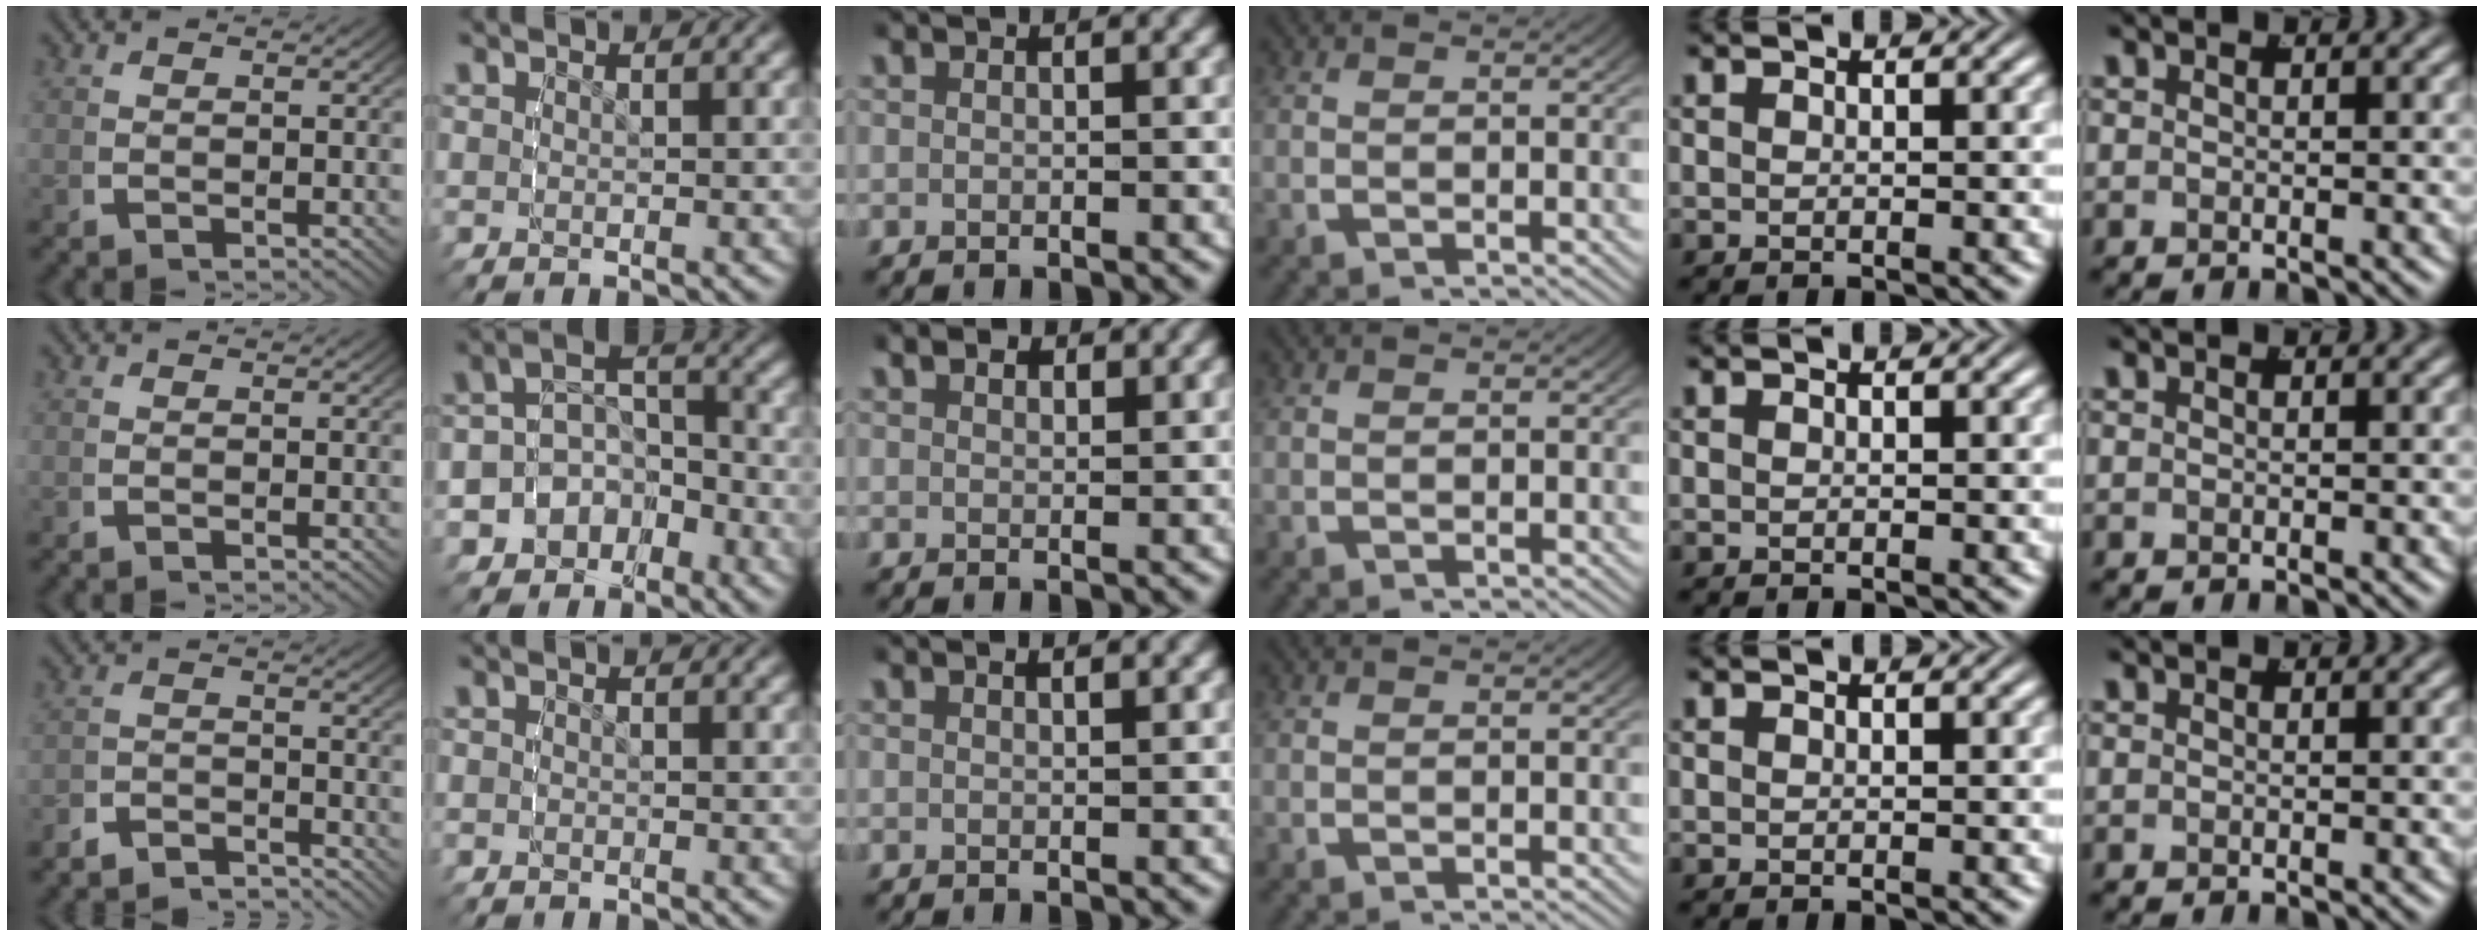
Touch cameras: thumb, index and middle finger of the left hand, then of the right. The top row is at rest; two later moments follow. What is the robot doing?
{"motion": "lift_and_place", "object": "sponge"}